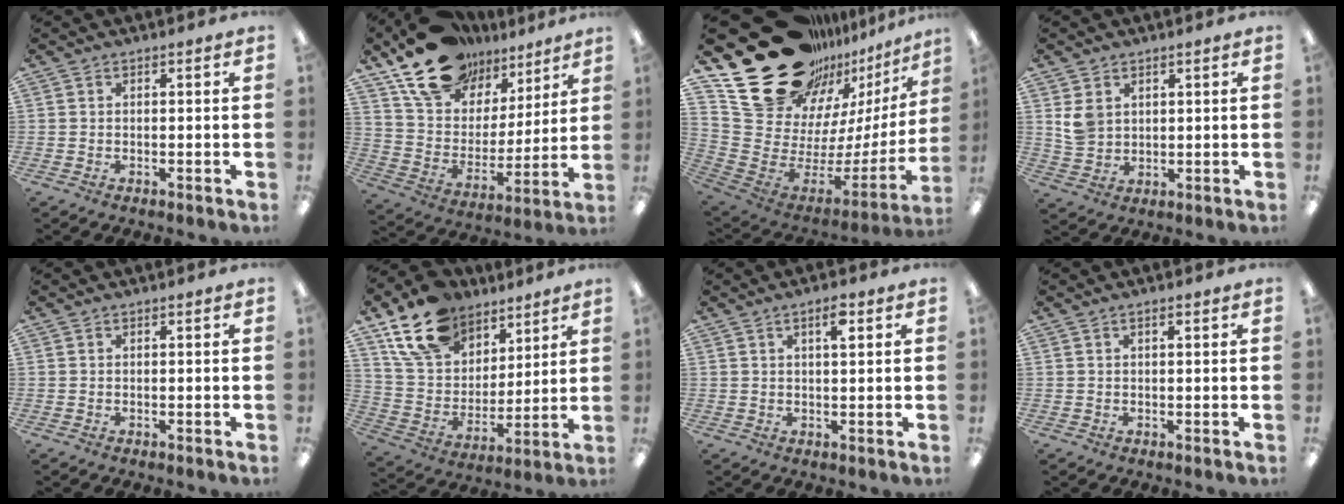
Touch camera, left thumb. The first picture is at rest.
{"total": 18.7, "force": [13.7, 10.8, 6.6], "torque": [-0.125, -0.084, 0.253]}
{"total": 26.4, "force": [18.5, 14.5, 12.1], "torque": [-0.174, -0.157, 0.383]}
{"total": 5.5, "force": [2.4, 4.4, 2.2], "torque": [-0.043, 0.003, 0.048]}
{"total": 0.0}
{"total": 17.6, "force": [12.1, 11.0, 6.6], "torque": [-0.133, -0.062, 0.230]}
{"total": 3.8, "force": [2.0, 1.0, 3.0], "torque": [-0.050, -0.002, 0.030]}
{"total": 1.0, "force": [0.6, 0.3, 0.7], "torque": [-0.016, 0.002, 0.010]}